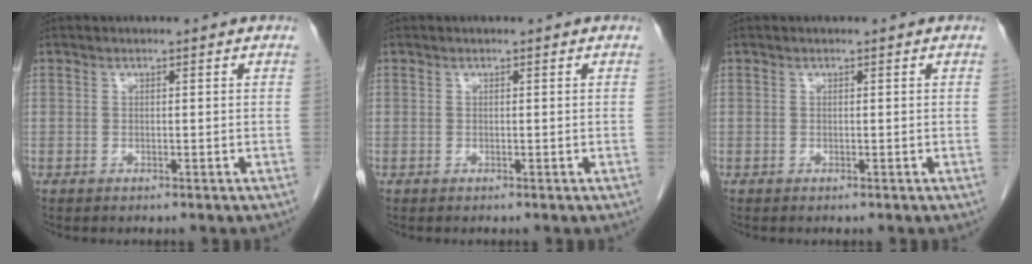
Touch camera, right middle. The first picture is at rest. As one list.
[{"total": 0.0}, {"total": 0.0}]